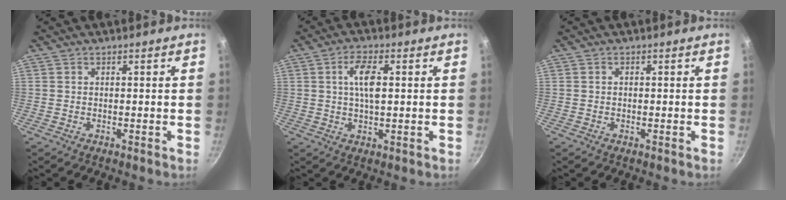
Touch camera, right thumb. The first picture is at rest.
{"total": 6.2, "force": [1.1, 2.3, 5.6], "torque": [-0.106, 0.007, 0.020]}
{"total": 0.6, "force": [0.0, 0.5, 0.3], "torque": [-0.004, 0.004, 0.000]}